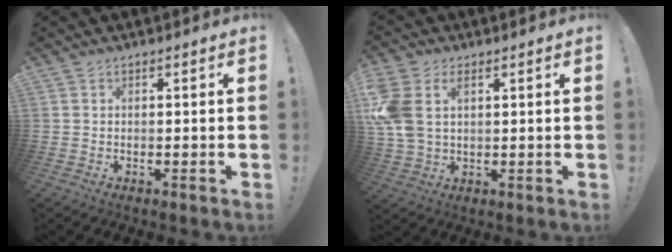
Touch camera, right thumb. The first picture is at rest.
{"total": 9.4, "force": [3.3, 6.2, 6.2], "torque": [-0.134, -0.011, 0.064]}